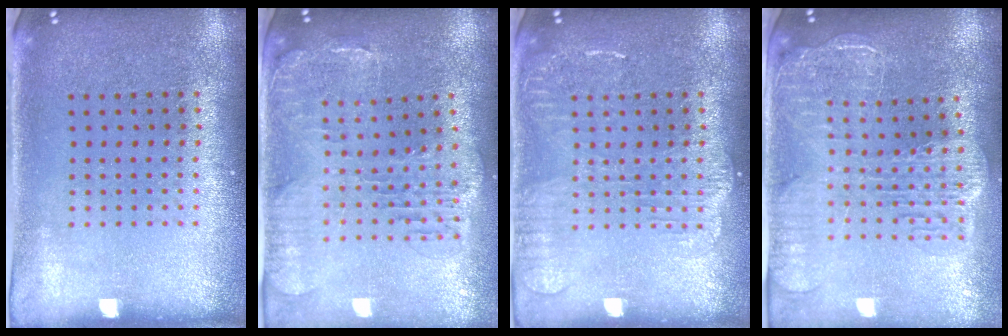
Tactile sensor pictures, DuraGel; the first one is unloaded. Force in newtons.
{"total": 1.4, "press": 1.3, "slide": 0.3}
{"total": 2.2, "press": 2.2, "slide": 0.3}
{"total": 2.7, "press": 2.3, "slide": 1.4}